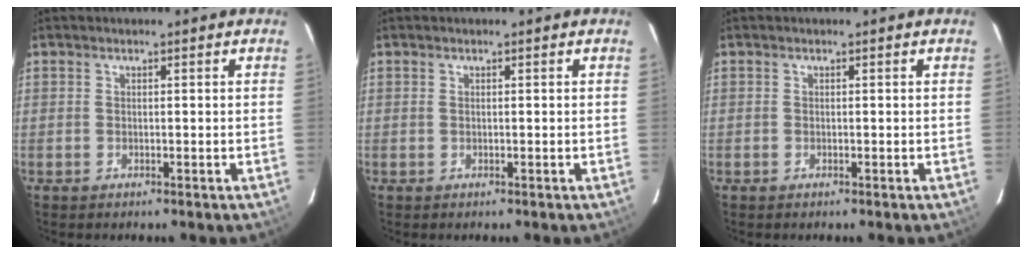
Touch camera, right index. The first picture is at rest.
{"total": 0.0}
{"total": 0.0}